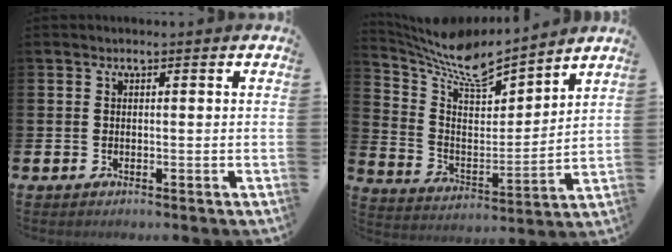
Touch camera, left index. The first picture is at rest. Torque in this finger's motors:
{"motor_torque": [1.07, -1.07, 0.30, 0.16]}